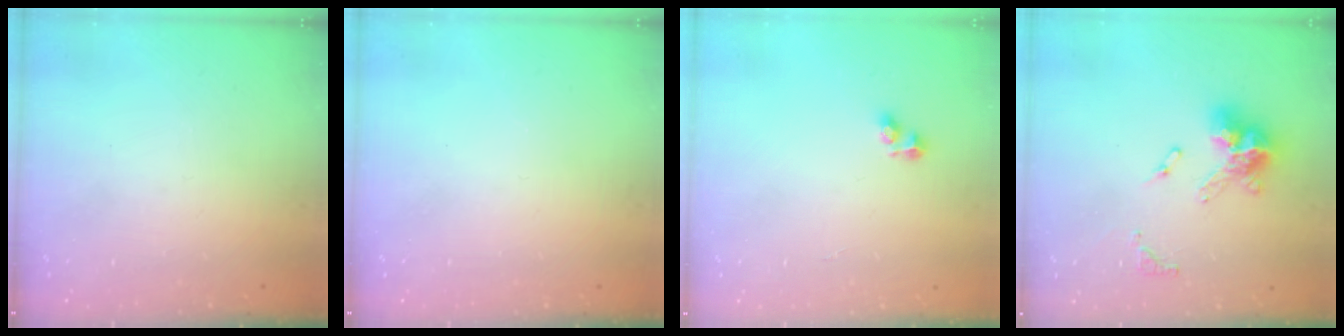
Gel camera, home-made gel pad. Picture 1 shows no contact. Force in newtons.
{"total": 0.0}
{"total": 2.6, "press": 2.6, "slide": 0.2}
{"total": 12.8, "press": 12.7, "slide": 1.4}